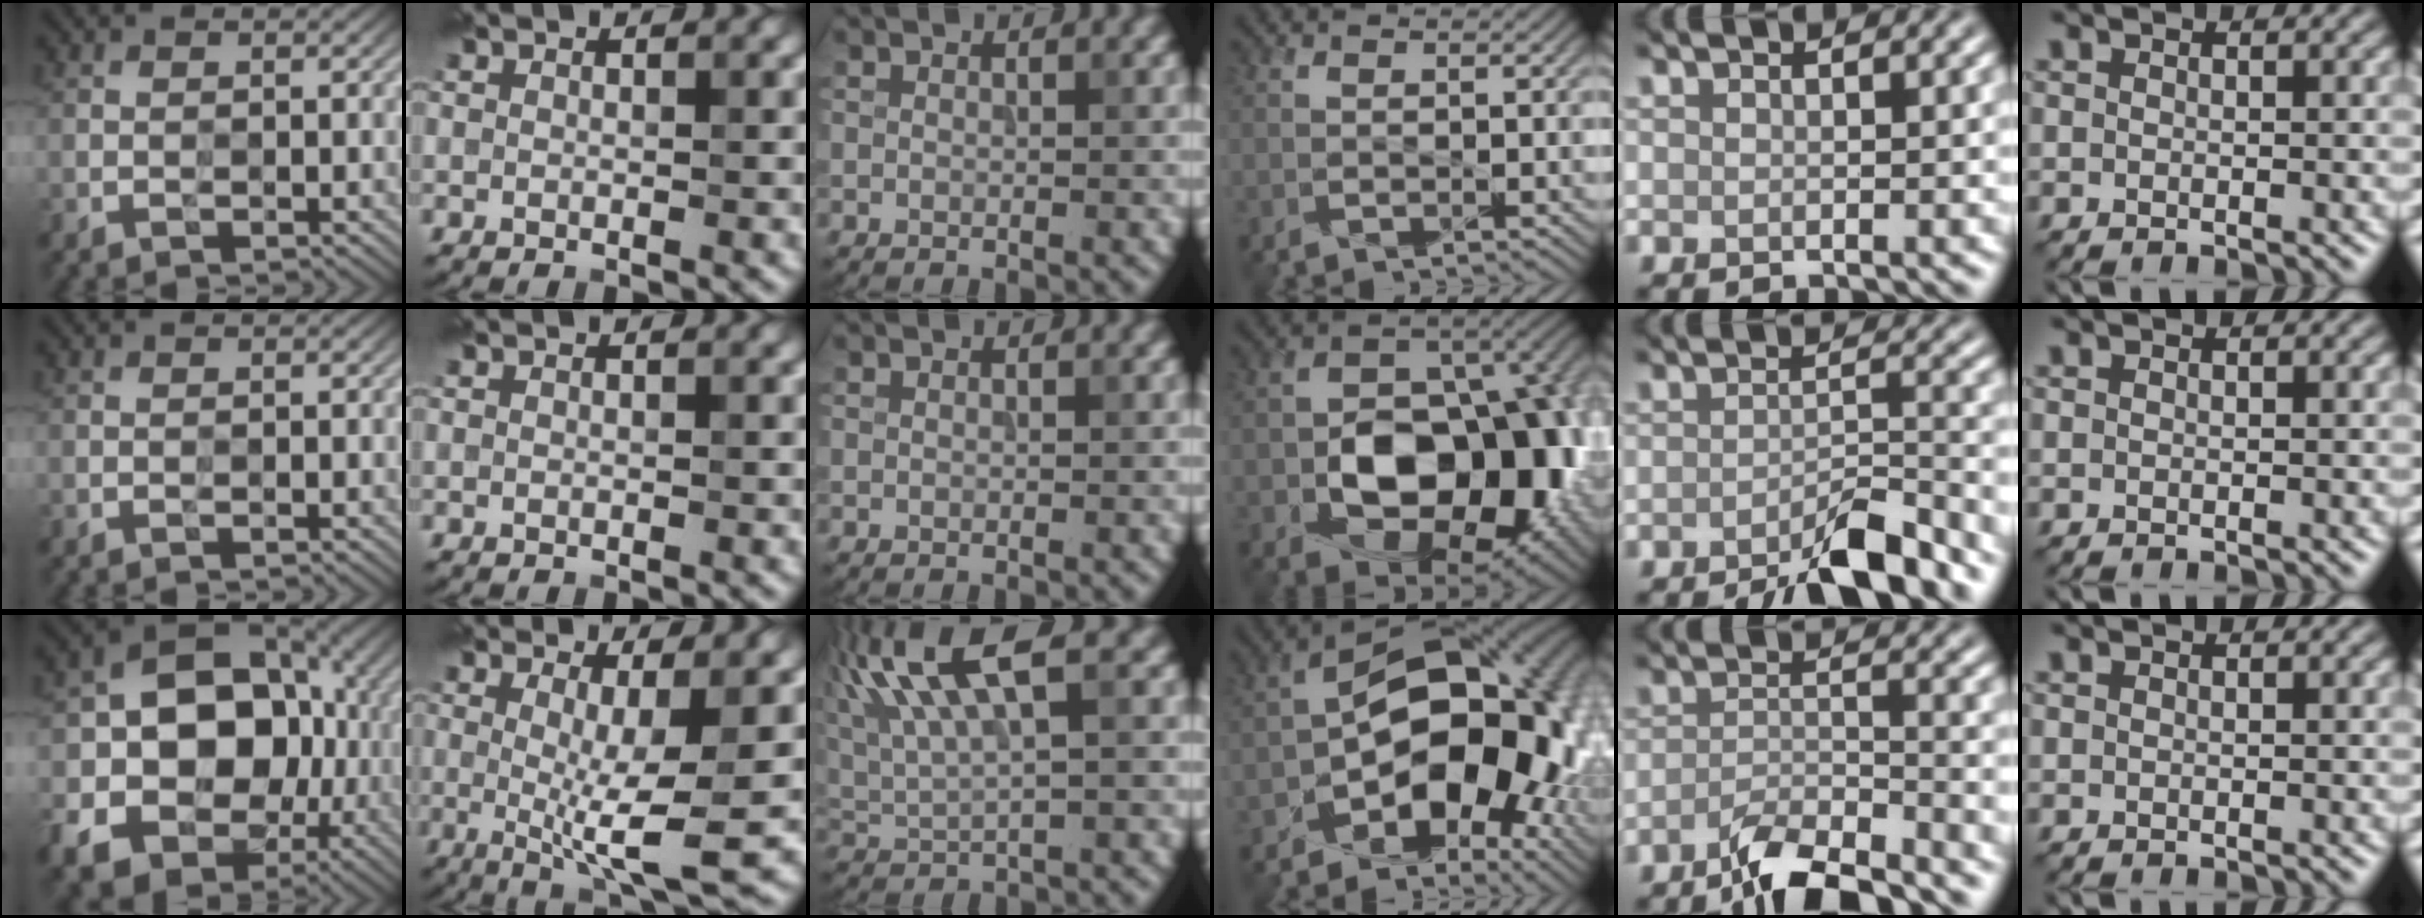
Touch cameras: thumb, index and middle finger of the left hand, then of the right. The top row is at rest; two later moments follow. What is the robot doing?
{"motion": "wipe", "object": "glasses"}